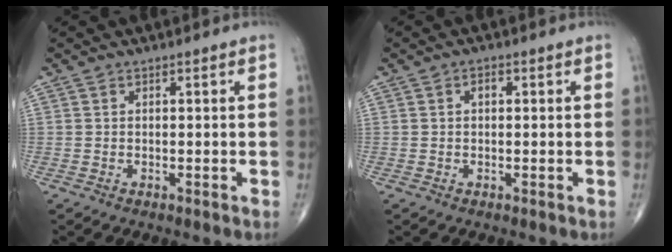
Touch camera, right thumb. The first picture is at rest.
{"total": 1.4, "force": [0.2, 0.9, 1.0], "torque": [-0.011, 0.004, -0.001]}